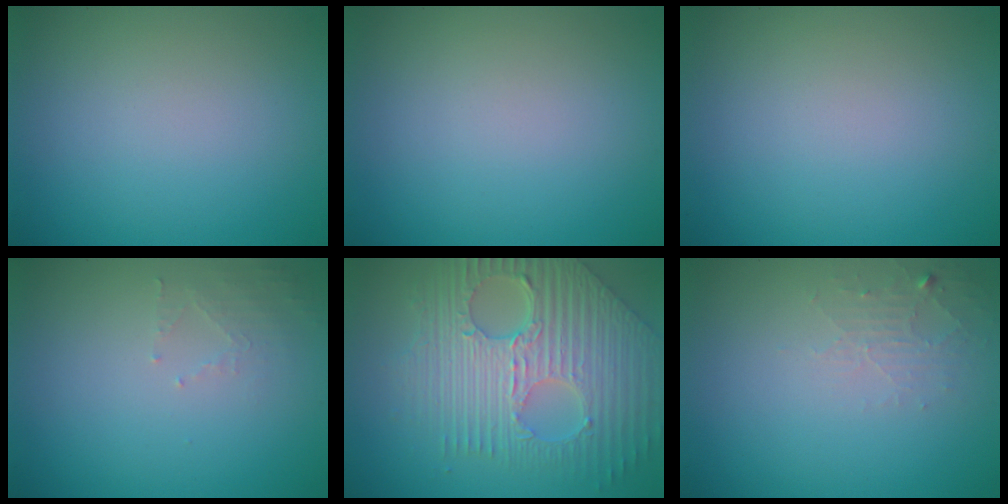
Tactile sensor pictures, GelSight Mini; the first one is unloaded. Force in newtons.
{"total": 0.0}
{"total": 0.0}
{"total": 1.4, "press": 1.3, "slide": 0.3}
{"total": 9.8, "press": 6.6, "slide": 7.2}
{"total": 1.7, "press": 1.7, "slide": 0.3}